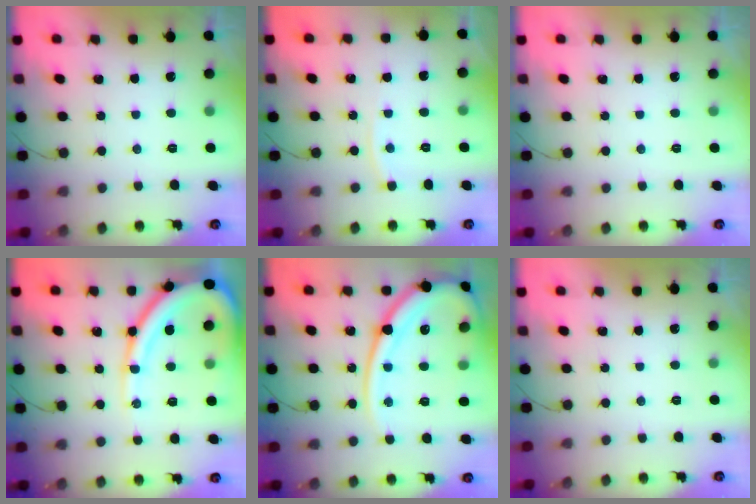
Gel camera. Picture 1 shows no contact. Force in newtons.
{"total": 3.0, "press": 3.0, "slide": 0.4}
{"total": 0.0}
{"total": 14.6, "press": 14.5, "slide": 1.3}
{"total": 18.6, "press": 18.6, "slide": 1.4}
{"total": 0.0}